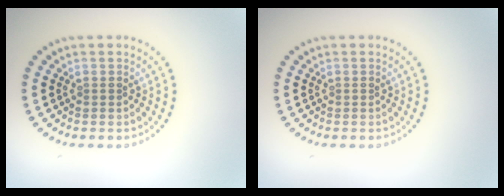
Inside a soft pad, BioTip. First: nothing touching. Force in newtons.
{"total": 0.0}